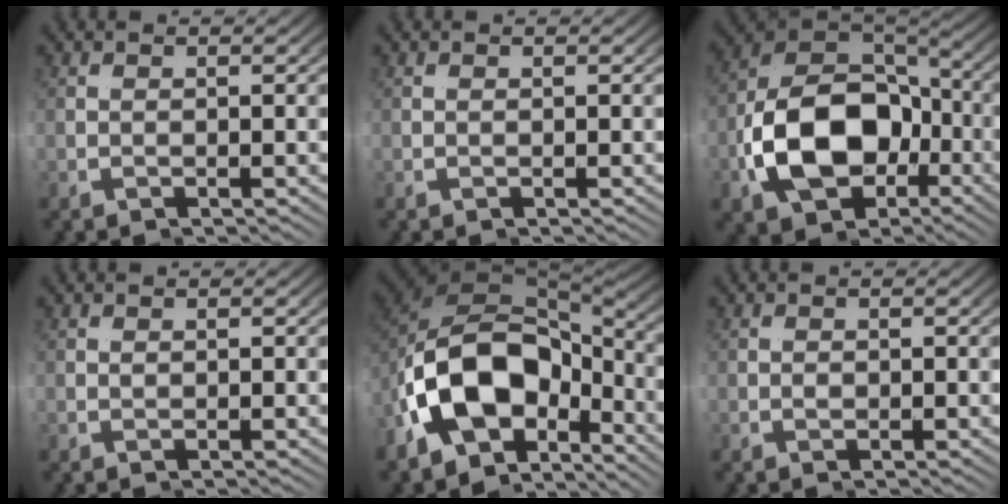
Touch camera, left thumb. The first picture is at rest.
{"total": 0.0}
{"total": 13.2, "force": [-3.7, 7.9, 9.9], "torque": [-0.232, -0.023, -0.048]}
{"total": 0.5, "force": [0.2, 0.3, 0.3], "torque": [-0.003, -0.001, 0.006]}
{"total": 15.6, "force": [-2.0, 8.8, 12.7], "torque": [-0.259, -0.031, -0.022]}
{"total": 0.9, "force": [0.0, 0.8, 0.5], "torque": [-0.011, -0.004, 0.003]}